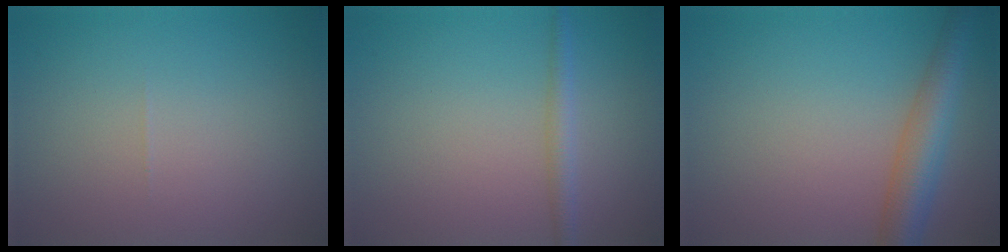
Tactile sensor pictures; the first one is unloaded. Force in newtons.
{"total": 1.8, "press": 1.8, "slide": 0.0}
{"total": 5.1, "press": 5.1, "slide": 0.2}